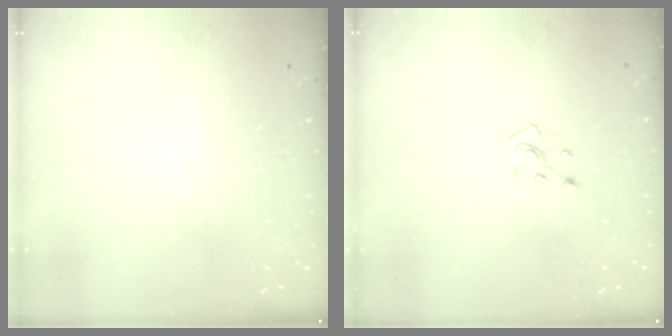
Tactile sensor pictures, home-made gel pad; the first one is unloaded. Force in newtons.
{"total": 2.8, "press": 2.8, "slide": 0.3}